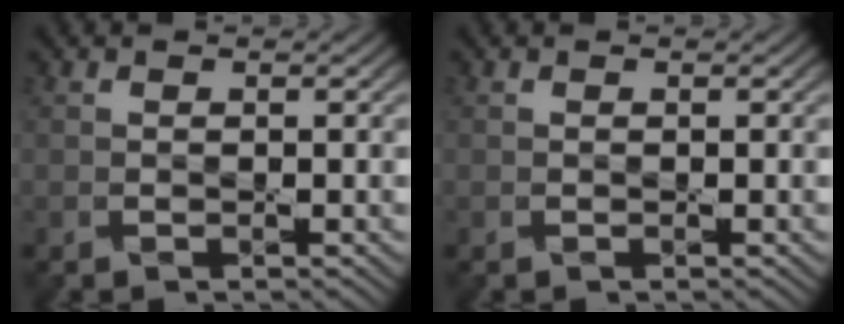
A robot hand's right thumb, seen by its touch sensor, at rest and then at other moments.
{"total": 0.0}